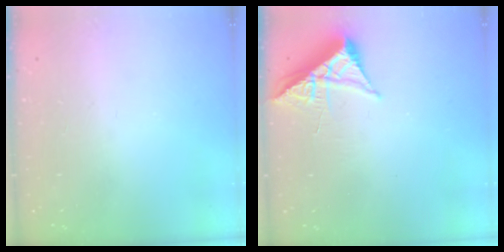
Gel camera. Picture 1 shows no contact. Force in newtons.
{"total": 6.1, "press": 6.0, "slide": 0.7}